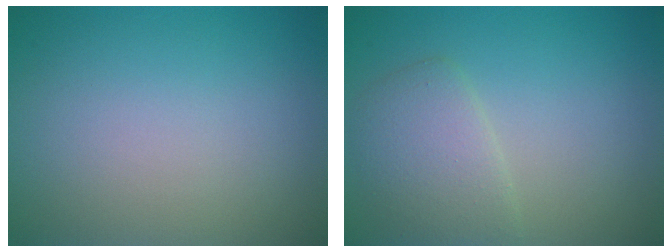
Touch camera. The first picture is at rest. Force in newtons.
{"total": 3.2, "press": 3.2, "slide": 0.2}